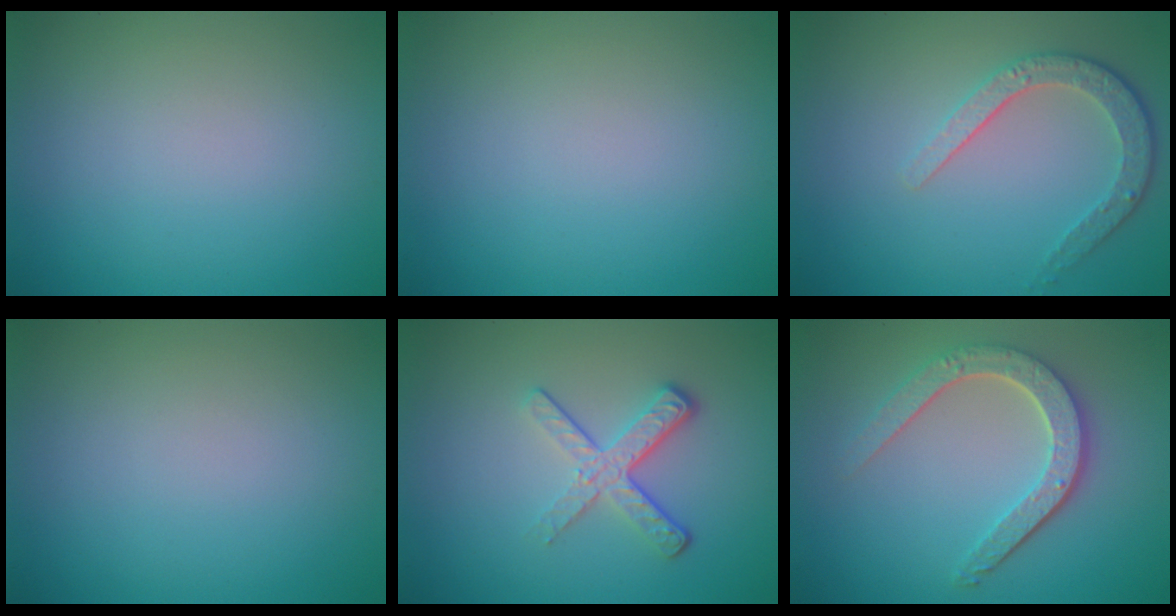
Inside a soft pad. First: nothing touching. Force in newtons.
{"total": 0.0}
{"total": 3.5, "press": 2.9, "slide": 2.0}
{"total": 0.0}
{"total": 3.6, "press": 2.4, "slide": 2.6}
{"total": 4.8, "press": 3.7, "slide": 3.1}